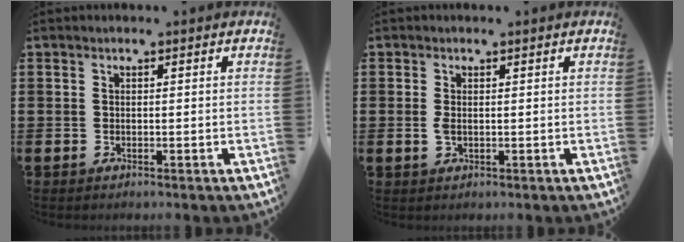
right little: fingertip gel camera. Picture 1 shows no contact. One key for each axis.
{"total": 1.2, "fx": 0.1, "fy": 0.6, "fz": 1.1, "tx": -0.021, "ty": 0.003, "tz": 0.001}